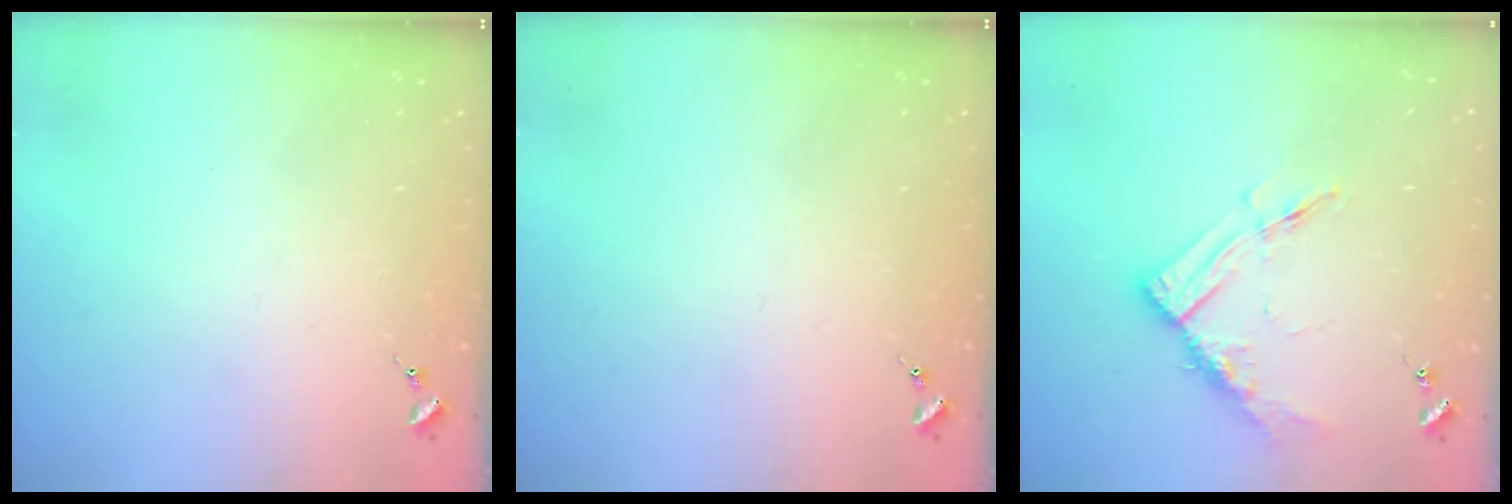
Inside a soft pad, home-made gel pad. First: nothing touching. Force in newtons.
{"total": 0.0}
{"total": 11.9, "press": 11.9, "slide": 0.6}